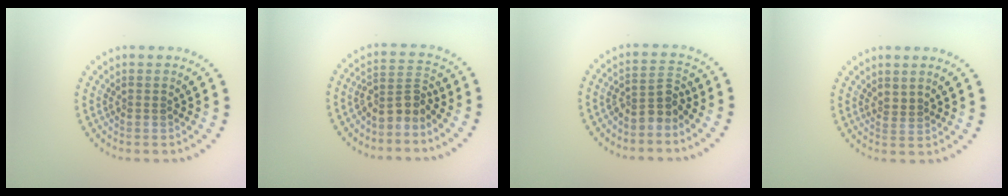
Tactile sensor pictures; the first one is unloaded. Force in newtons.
{"total": 2.8, "press": 2.0, "slide": 2.0}
{"total": 2.5, "press": 1.9, "slide": 1.6}
{"total": 0.6, "press": 0.2, "slide": 0.5}